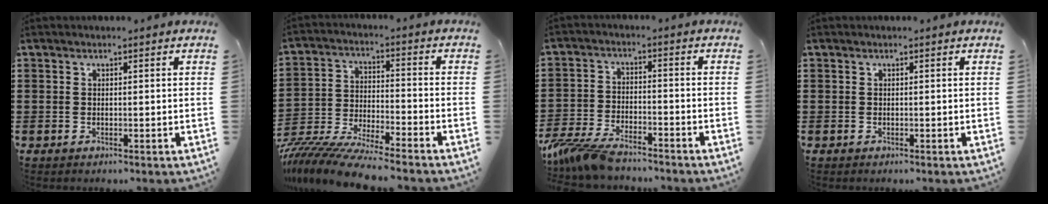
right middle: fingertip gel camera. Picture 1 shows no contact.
{"total": 8.9, "force": [-8.5, 0.1, 2.6], "torque": [-0.059, -0.003, -0.170]}
{"total": 6.3, "force": [-5.7, 1.1, 2.4], "torque": [-0.071, -0.003, -0.114]}
{"total": 0.0}